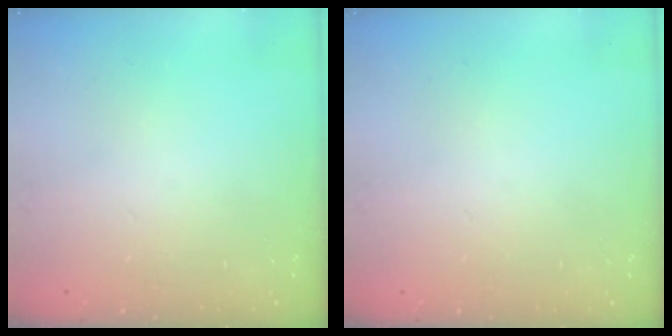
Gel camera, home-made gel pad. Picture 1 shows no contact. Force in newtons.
{"total": 0.0}